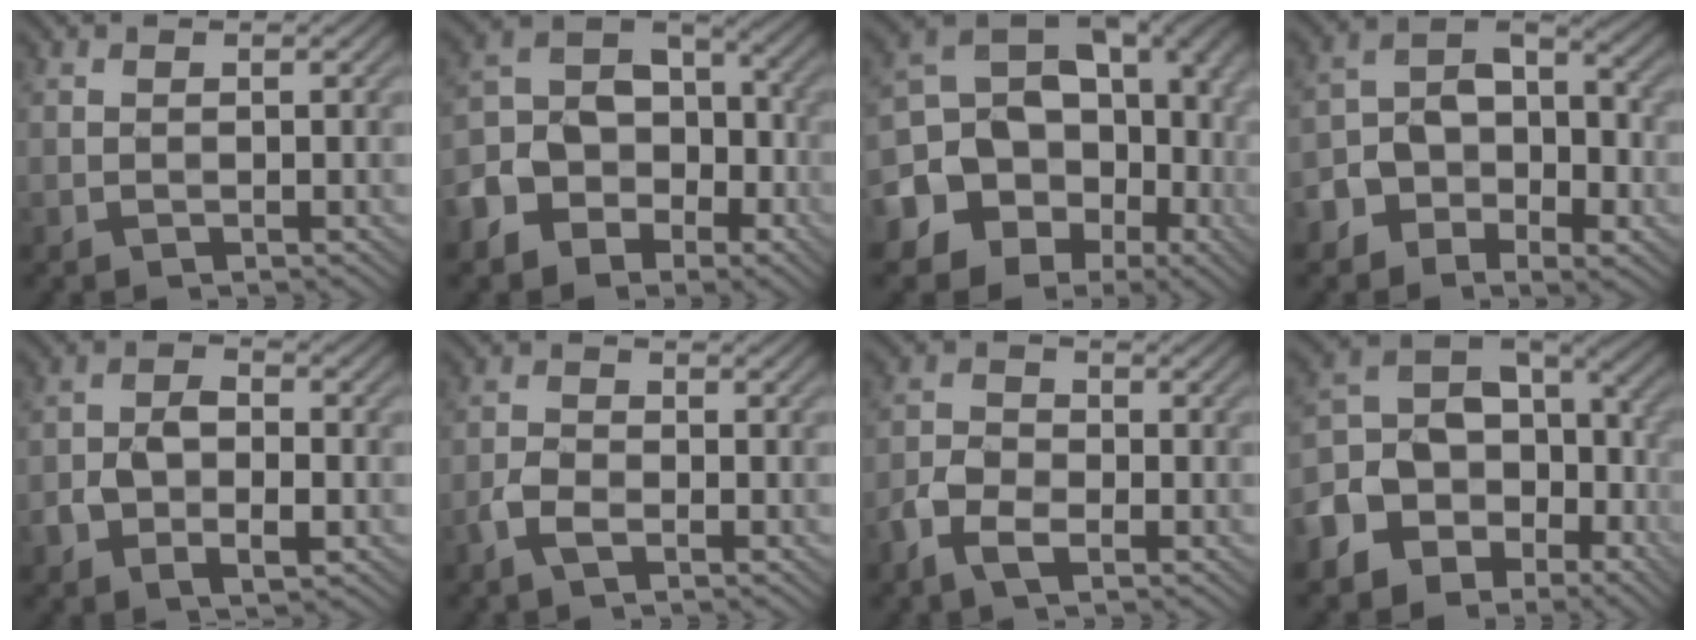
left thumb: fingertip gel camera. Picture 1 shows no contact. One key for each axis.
{"total": 10.2, "fx": -5.2, "fy": 7.5, "fz": 4.6, "tx": -0.103, "ty": -0.011, "tz": -0.107}
{"total": 17.8, "fx": -4.4, "fy": 14.6, "fz": 9.2, "tx": -0.167, "ty": -0.025, "tz": -0.067}
{"total": 9.7, "fx": -5.0, "fy": 6.5, "fz": 5.2, "tx": -0.084, "ty": -0.008, "tz": -0.099}
{"total": 5.2, "fx": -1.8, "fy": 3.0, "fz": 3.8, "tx": -0.067, "ty": -0.003, "tz": -0.030}
{"total": 2.6, "fx": -1.5, "fy": 1.2, "fz": 1.8, "tx": -0.043, "ty": 0.000, "tz": -0.037}
{"total": 4.4, "fx": -2.5, "fy": 2.4, "fz": 2.8, "tx": -0.062, "ty": -0.003, "tz": -0.057}
{"total": 13.1, "fx": -5.7, "fy": 9.8, "fz": 6.6, "tx": -0.162, "ty": -0.021, "tz": -0.098}